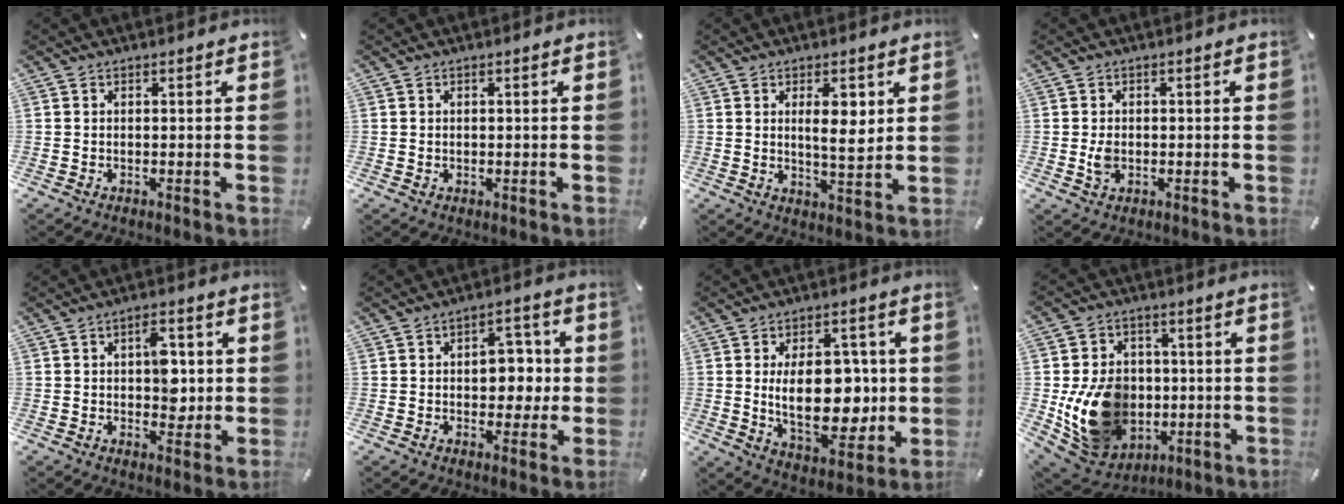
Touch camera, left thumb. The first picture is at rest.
{"total": 0.6, "force": [0.1, 0.6, 0.1], "torque": [-0.002, 0.004, 0.001]}
{"total": 7.7, "force": [2.4, 2.7, 6.8], "torque": [-0.104, -0.011, 0.034]}
{"total": 3.1, "force": [-0.4, 2.2, 2.2], "torque": [-0.039, -0.001, -0.011]}
{"total": 7.7, "force": [0.7, 4.8, 5.9], "torque": [-0.057, -0.007, 0.004]}
{"total": 8.3, "force": [0.1, 6.0, 5.8], "torque": [-0.064, 0.000, -0.004]}
{"total": 17.9, "force": [0.6, 10.8, 14.2], "torque": [-0.227, -0.015, 0.009]}
{"total": 17.0, "force": [-2.3, 14.1, 9.2], "torque": [-0.182, 0.006, -0.026]}